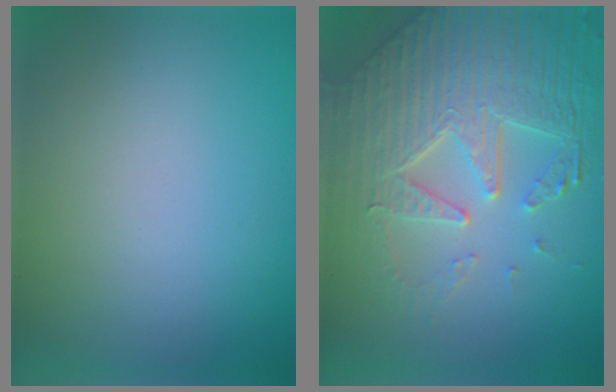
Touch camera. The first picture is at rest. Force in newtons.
{"total": 8.2, "press": 5.7, "slide": 5.8}